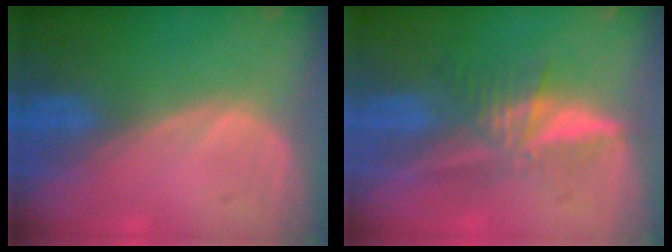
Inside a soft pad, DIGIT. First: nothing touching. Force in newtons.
{"total": 5.8, "press": 5.5, "slide": 2.0}